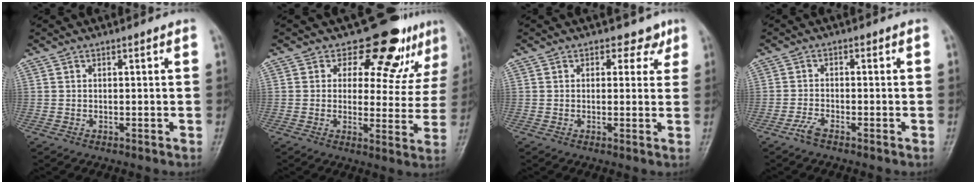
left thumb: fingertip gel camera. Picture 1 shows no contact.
{"total": 11.9, "force": [9.3, 6.0, 4.3], "torque": [-0.005, -0.063, 0.104]}
{"total": 2.2, "force": [1.2, 1.6, 0.9], "torque": [0.010, -0.004, 0.010]}
{"total": 2.3, "force": [-1.8, 0.6, 1.3], "torque": [-0.034, 0.006, -0.038]}